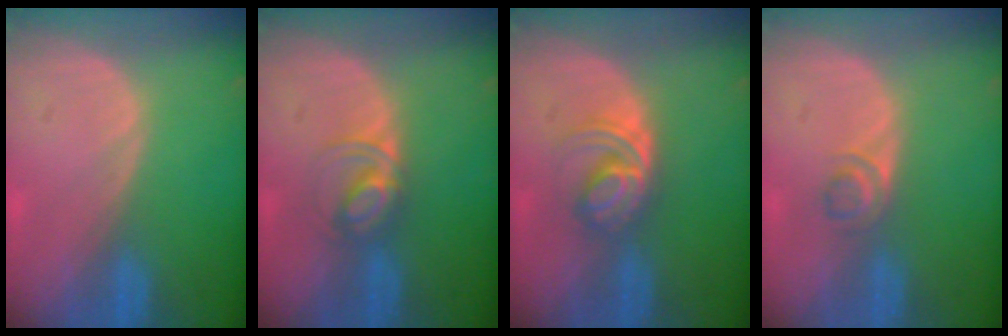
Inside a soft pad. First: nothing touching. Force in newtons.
{"total": 4.3, "press": 4.3, "slide": 0.4}
{"total": 5.9, "press": 5.1, "slide": 3.0}
{"total": 2.3, "press": 2.1, "slide": 1.0}